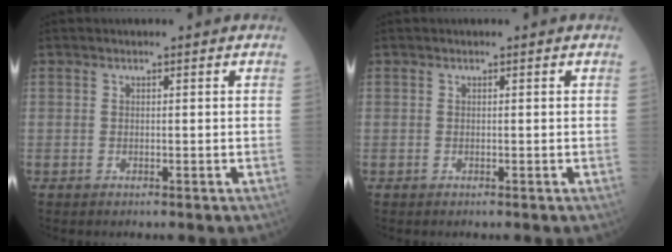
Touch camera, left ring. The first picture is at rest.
{"total": 0.0}